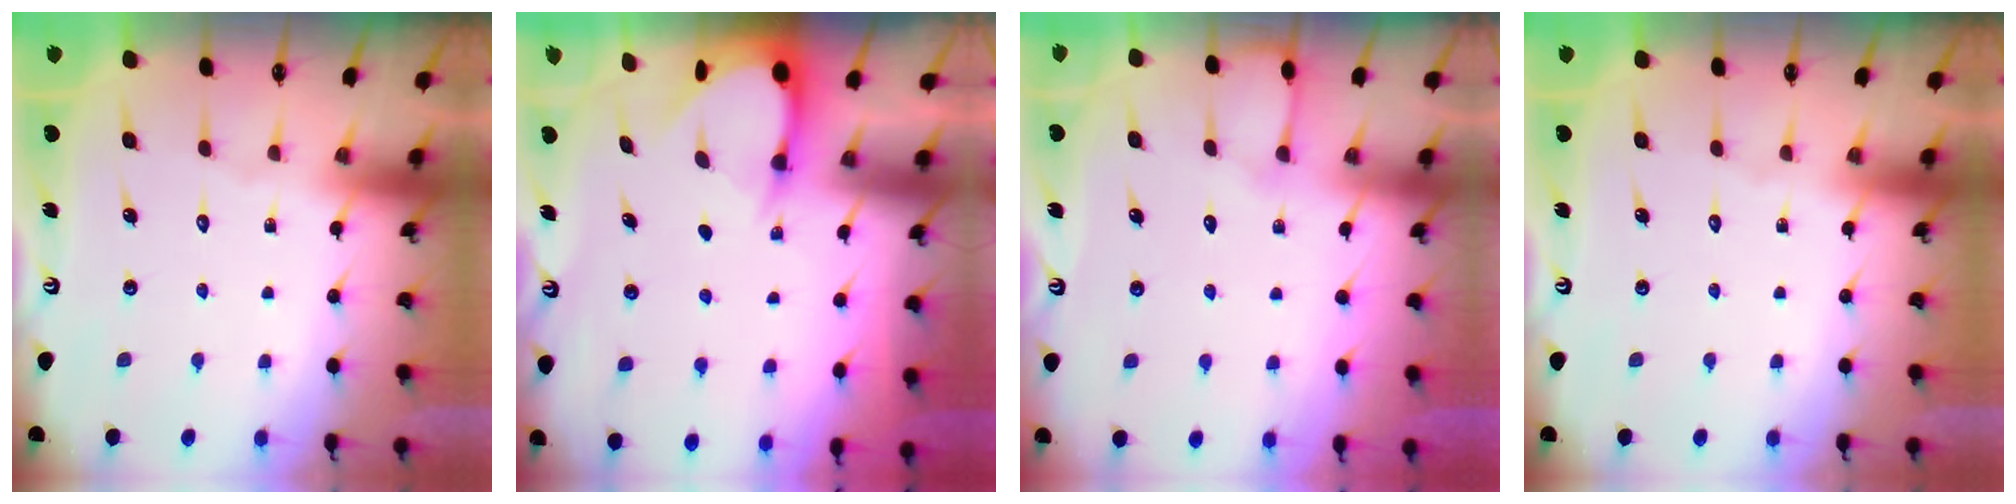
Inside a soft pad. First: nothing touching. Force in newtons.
{"total": 3.1, "press": 3.1, "slide": 0.1}
{"total": 4.0, "press": 4.0, "slide": 0.6}
{"total": 0.0}